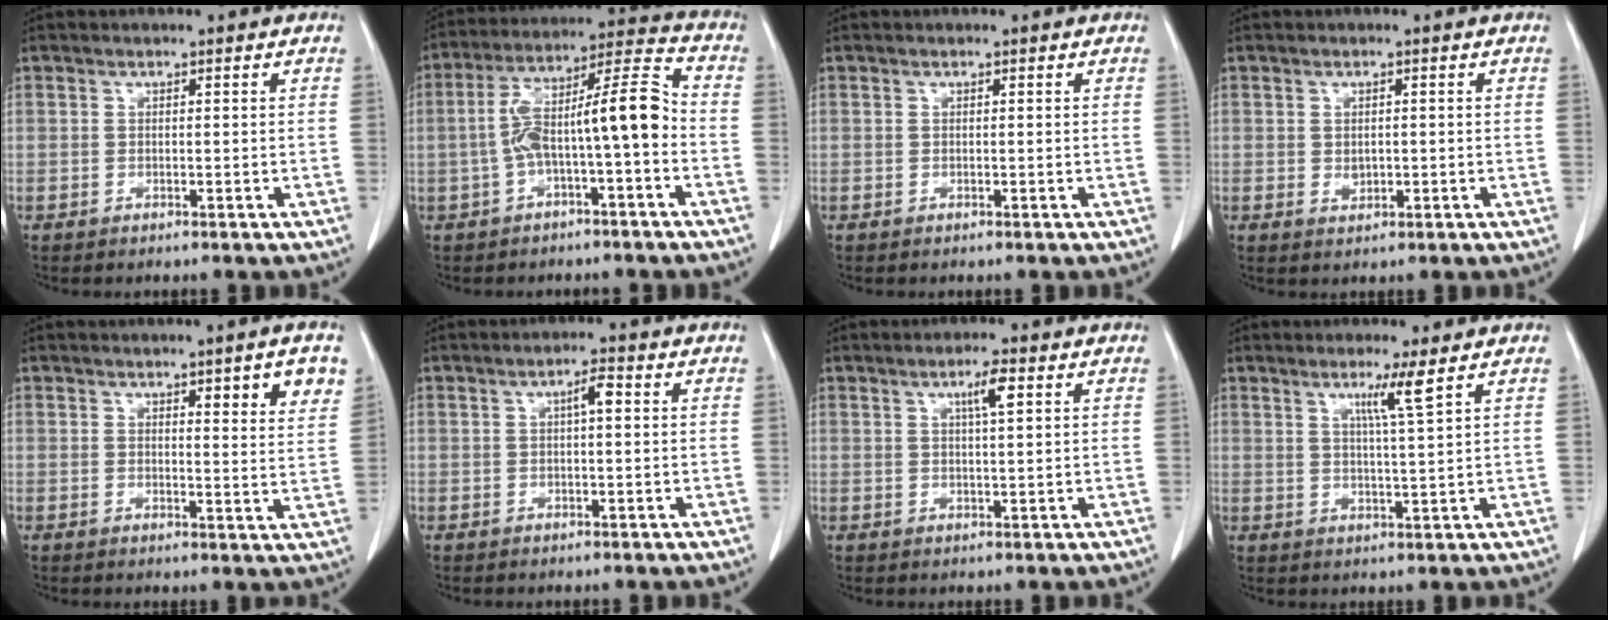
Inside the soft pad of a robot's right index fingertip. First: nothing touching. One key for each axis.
{"total": 11.9, "fx": -2.1, "fy": 1.6, "fz": 11.6, "tx": -0.201, "ty": 0.046, "tz": -0.033}
{"total": 0.0}
{"total": 1.6, "fx": -0.1, "fy": 1.2, "fz": 1.1, "tx": -0.019, "ty": 0.000, "tz": 0.005}
{"total": 6.4, "fx": 3.5, "fy": 0.8, "fz": 5.3, "tx": -0.063, "ty": -0.010, "tz": 0.043}
{"total": 2.5, "fx": 0.5, "fy": 0.4, "fz": 2.4, "tx": -0.041, "ty": 0.005, "tz": 0.007}
{"total": 3.3, "fx": 1.5, "fy": 0.2, "fz": 3.0, "tx": -0.051, "ty": 0.000, "tz": 0.024}
{"total": 4.4, "fx": 2.4, "fy": -1.2, "fz": 3.5, "tx": -0.065, "ty": -0.008, "tz": 0.046}